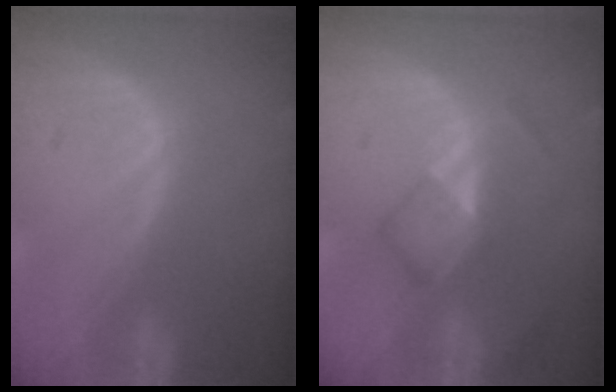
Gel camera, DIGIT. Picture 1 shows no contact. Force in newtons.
{"total": 5.0, "press": 4.6, "slide": 2.0}